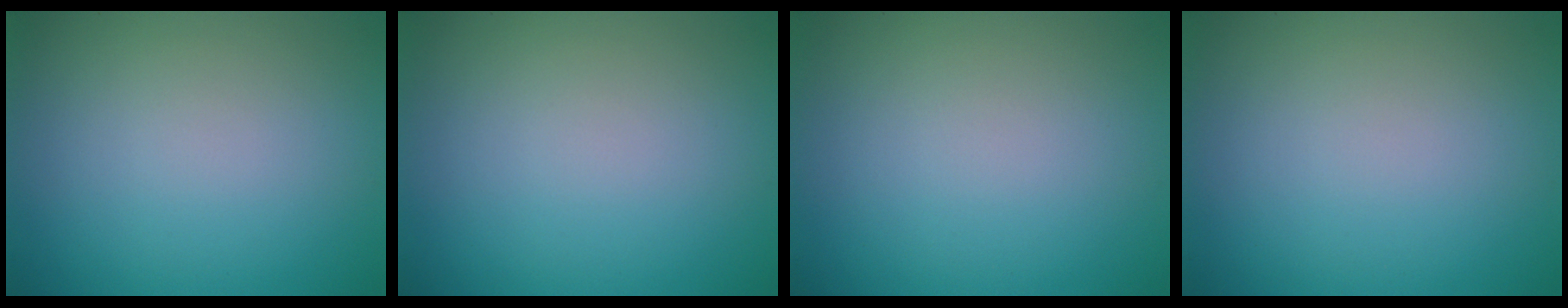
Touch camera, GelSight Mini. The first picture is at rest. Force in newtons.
{"total": 0.0}
{"total": 0.0}
{"total": 0.0}